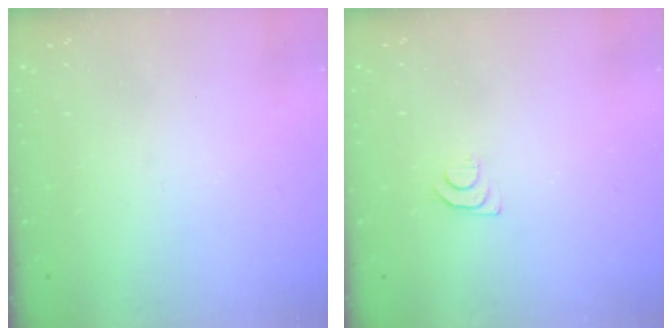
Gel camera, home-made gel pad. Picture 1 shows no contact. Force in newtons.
{"total": 5.3, "press": 5.3, "slide": 0.5}